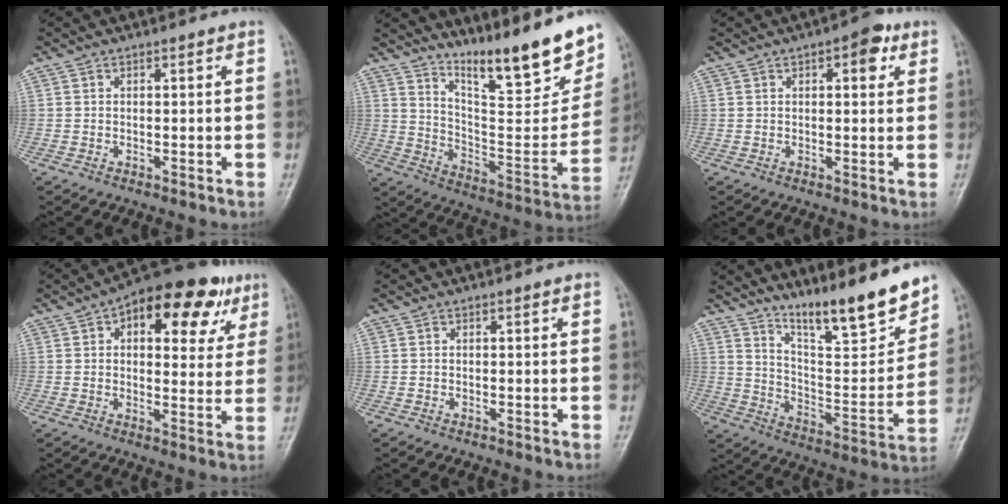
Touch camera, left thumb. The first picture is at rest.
{"total": 21.9, "force": [15.9, 4.1, 14.4], "torque": [-0.185, -0.099, 0.257]}
{"total": 5.1, "force": [2.3, 2.3, 4.0], "torque": [-0.035, -0.002, 0.022]}
{"total": 17.9, "force": [7.9, 9.0, 13.3], "torque": [-0.137, -0.001, 0.101]}
{"total": 0.0}
{"total": 17.2, "force": [13.4, 2.9, 10.4], "torque": [-0.129, -0.088, 0.229]}